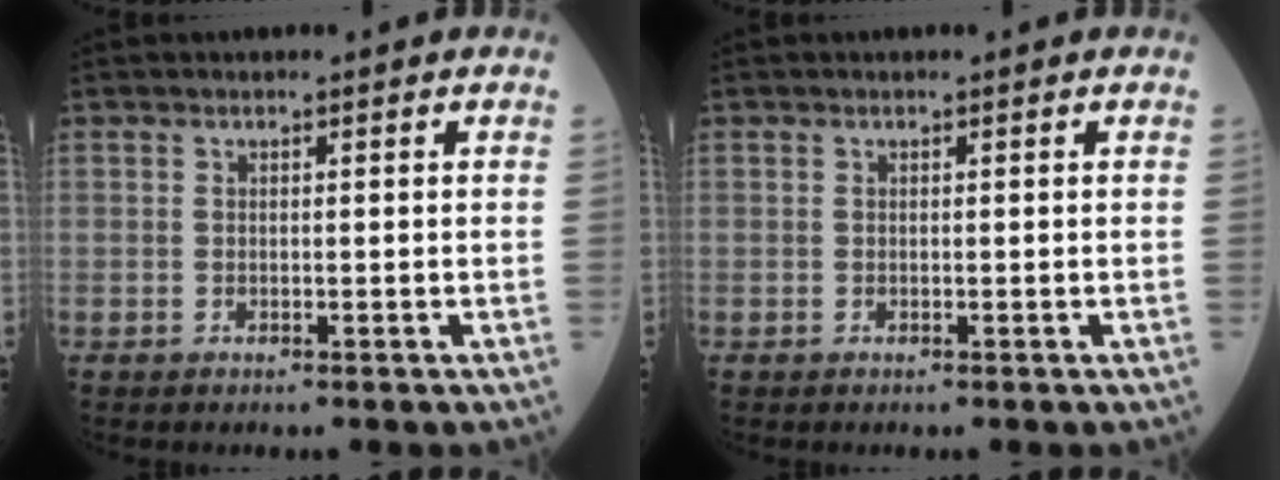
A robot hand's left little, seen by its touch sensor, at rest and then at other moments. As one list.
[{"total": 0.0}]